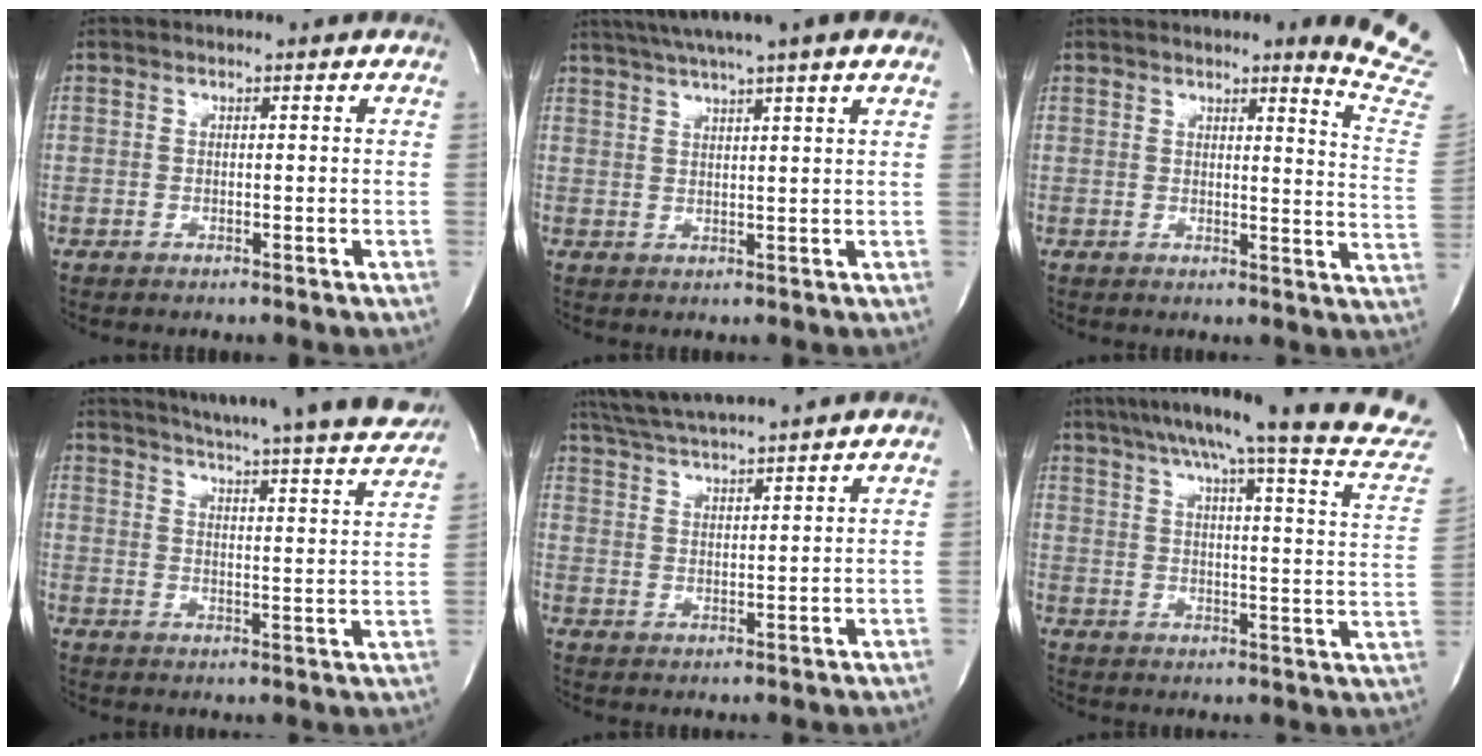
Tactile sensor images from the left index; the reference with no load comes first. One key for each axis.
{"total": 10.7, "fx": 8.2, "fy": -0.6, "fz": 6.8, "tx": -0.116, "ty": 0.034, "tz": 0.110}
{"total": 10.8, "fx": 9.7, "fy": -0.4, "fz": 4.6, "tx": -0.040, "ty": -0.090, "tz": 0.081}
{"total": 26.2, "fx": 24.1, "fy": 0.6, "fz": 10.3, "tx": -0.162, "ty": -0.071, "tz": 0.296}
{"total": 11.1, "fx": 10.2, "fy": -1.0, "fz": 4.3, "tx": -0.086, "ty": 0.022, "tz": 0.166}
{"total": 23.5, "fx": 20.7, "fy": -0.3, "fz": 11.1, "tx": -0.163, "ty": -0.062, "tz": 0.253}